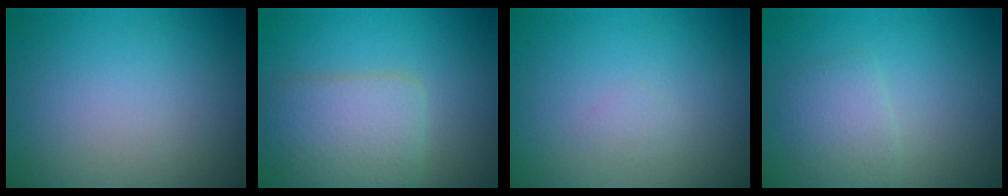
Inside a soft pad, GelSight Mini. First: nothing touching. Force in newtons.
{"total": 4.7, "press": 4.7, "slide": 0.1}
{"total": 0.5, "press": 0.5, "slide": 0.0}
{"total": 2.2, "press": 2.2, "slide": 0.1}